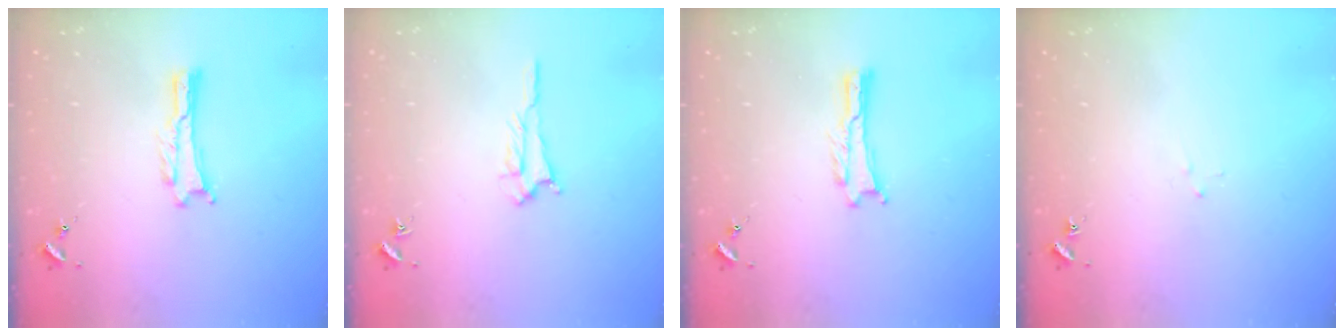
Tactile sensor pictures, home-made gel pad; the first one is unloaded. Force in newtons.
{"total": 1.6, "press": 1.6, "slide": 0.3}
{"total": 0.0}
{"total": 1.8, "press": 1.8, "slide": 0.1}